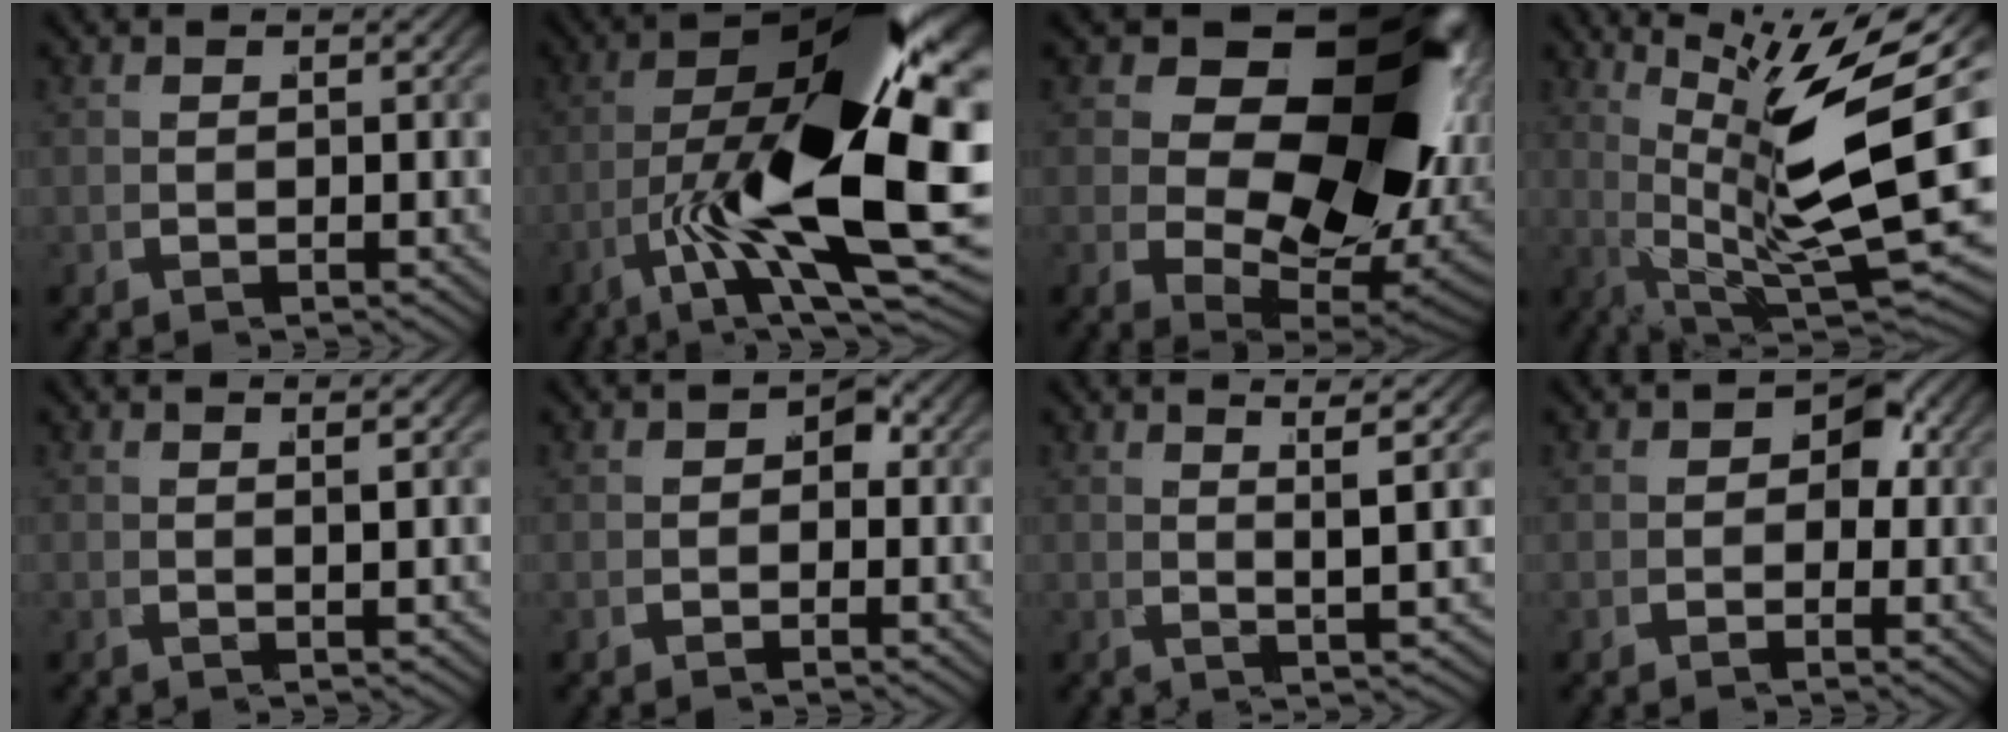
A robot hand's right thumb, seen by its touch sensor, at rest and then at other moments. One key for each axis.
{"total": 21.0, "fx": -0.2, "fy": 8.7, "fz": 19.1, "tx": -0.329, "ty": -0.036, "tz": 0.018}
{"total": 23.4, "fx": 2.2, "fy": 13.2, "fz": 19.2, "tx": -0.299, "ty": -0.055, "tz": 0.059}
{"total": 14.2, "fx": 2.1, "fy": 6.2, "fz": 12.6, "tx": -0.209, "ty": -0.029, "tz": 0.054}
{"total": 1.2, "fx": 0.6, "fy": 0.0, "fz": 1.1, "tx": -0.026, "ty": 0.002, "tz": 0.010}
{"total": 1.7, "fx": -0.2, "fy": 1.4, "fz": 1.0, "tx": -0.013, "ty": -0.004, "tz": -0.008}
{"total": 3.8, "fx": 2.3, "fy": 0.0, "fz": 3.0, "tx": -0.052, "ty": 0.003, "tz": 0.038}
{"total": 3.2, "fx": 0.1, "fy": 2.4, "fz": 2.1, "tx": -0.032, "ty": -0.006, "tz": 0.000}